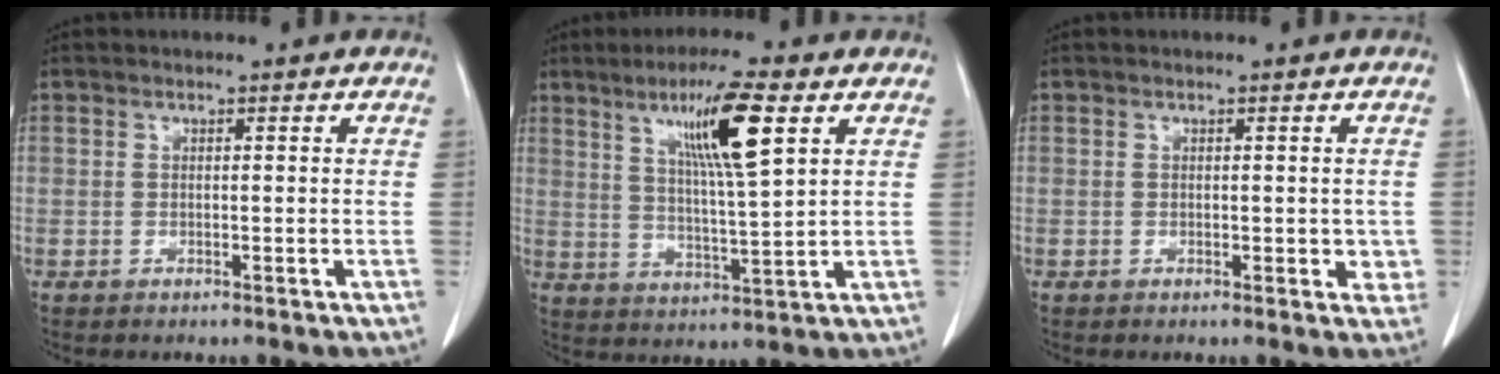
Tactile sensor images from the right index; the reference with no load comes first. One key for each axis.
{"total": 11.0, "fx": 5.0, "fy": 0.1, "fz": 9.7, "tx": -0.174, "ty": 0.001, "tz": 0.087}
{"total": 2.5, "fx": -0.3, "fy": 1.5, "fz": 1.9, "tx": -0.009, "ty": 0.002, "tz": -0.001}